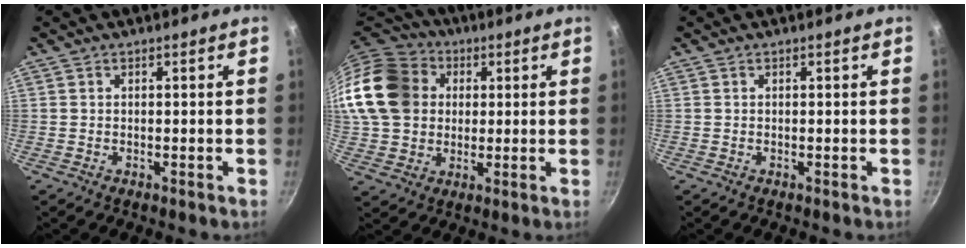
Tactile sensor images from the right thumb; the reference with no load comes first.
{"total": 20.5, "force": [3.7, 17.0, 10.8], "torque": [-0.206, 0.031, 0.067]}
{"total": 0.0}